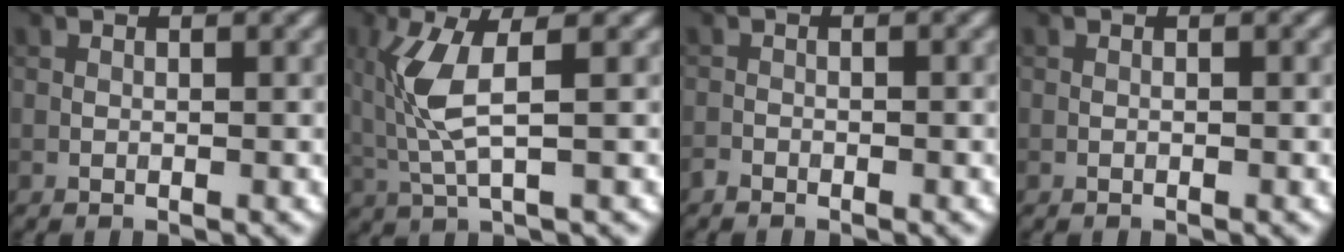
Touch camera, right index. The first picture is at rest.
{"total": 4.7, "force": [0.6, 1.2, 4.5], "torque": [-0.115, -0.001, 0.018]}
{"total": 0.8, "force": [-0.7, 0.2, 0.1], "torque": [0.000, -0.001, -0.015]}
{"total": 0.0}